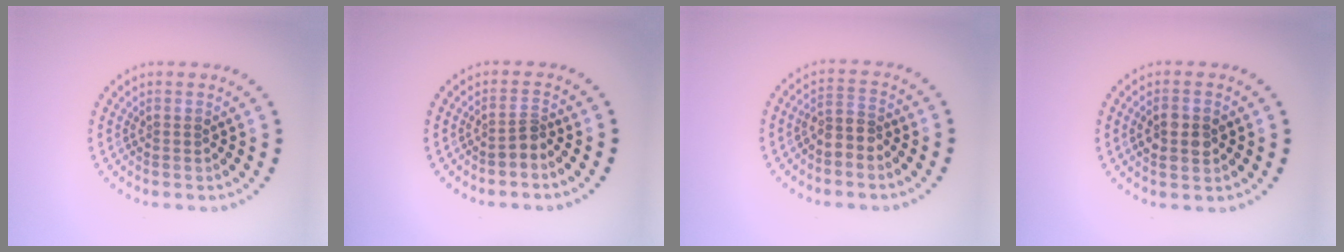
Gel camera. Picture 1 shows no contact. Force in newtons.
{"total": 1.3, "press": 0.8, "slide": 1.0}
{"total": 2.2, "press": 1.8, "slide": 1.3}
{"total": 2.6, "press": 2.5, "slide": 0.2}